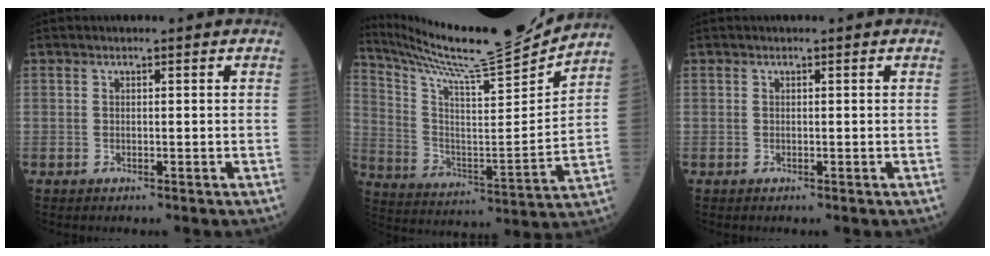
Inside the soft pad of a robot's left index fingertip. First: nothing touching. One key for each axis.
{"total": 20.3, "fx": 19.1, "fy": -1.3, "fz": 6.8, "tx": -0.146, "ty": -0.057, "tz": 0.305}
{"total": 0.0}